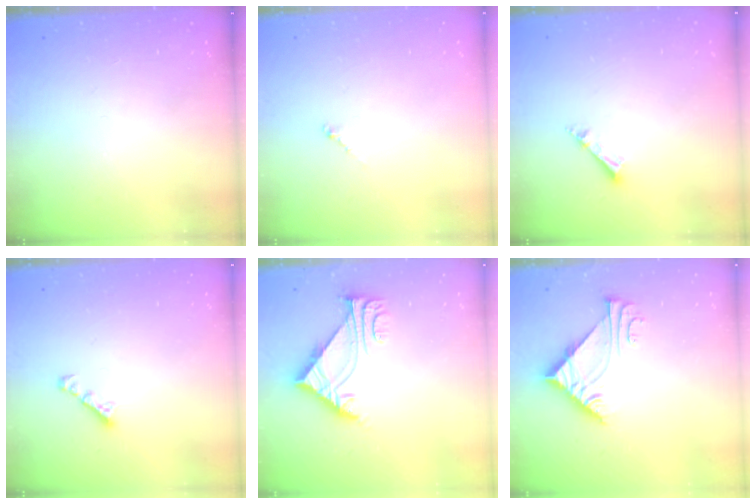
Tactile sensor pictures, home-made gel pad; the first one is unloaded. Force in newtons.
{"total": 0.8, "press": 0.6, "slide": 0.4}
{"total": 2.3, "press": 2.3, "slide": 0.1}
{"total": 1.7, "press": 1.6, "slide": 0.5}
{"total": 6.2, "press": 6.2, "slide": 0.2}
{"total": 7.7, "press": 7.7, "slide": 0.4}